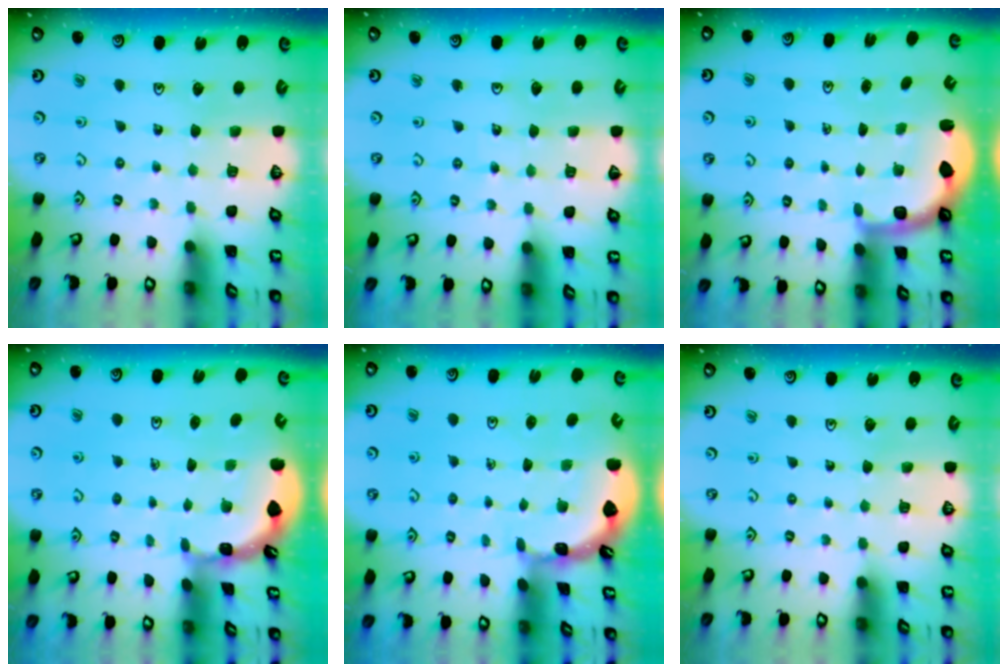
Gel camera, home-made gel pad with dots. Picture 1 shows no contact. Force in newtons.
{"total": 2.7, "press": 2.6, "slide": 0.3}
{"total": 2.3, "press": 2.0, "slide": 1.1}
{"total": 1.9, "press": 1.9, "slide": 0.1}
{"total": 1.7, "press": 1.7, "slide": 0.1}
{"total": 0.0}